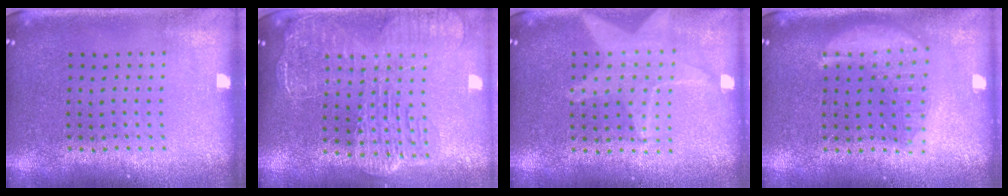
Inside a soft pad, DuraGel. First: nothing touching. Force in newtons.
{"total": 2.8, "press": 2.4, "slide": 1.6}
{"total": 1.6, "press": 1.5, "slide": 0.6}
{"total": 2.8, "press": 2.8, "slide": 0.3}